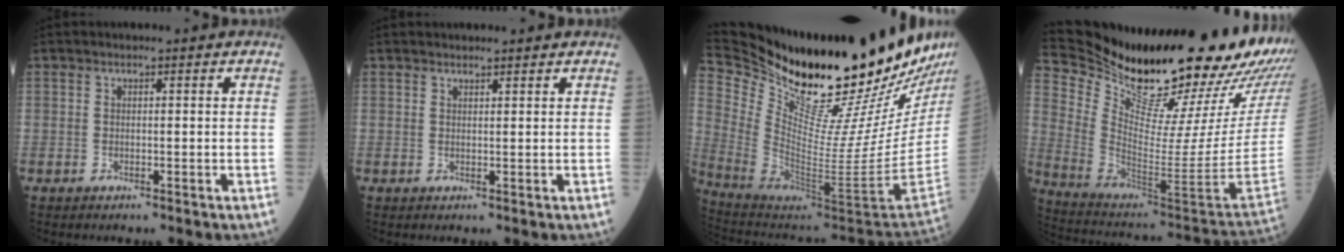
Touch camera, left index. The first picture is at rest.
{"total": 2.5, "force": [2.4, 0.2, 0.6], "torque": [-0.010, 0.016, 0.032]}
{"total": 31.6, "force": [26.3, 0.8, 17.5], "torque": [-0.298, -0.122, 0.399]}
{"total": 34.0, "force": [28.2, 2.9, 18.8], "torque": [-0.323, -0.116, 0.402]}